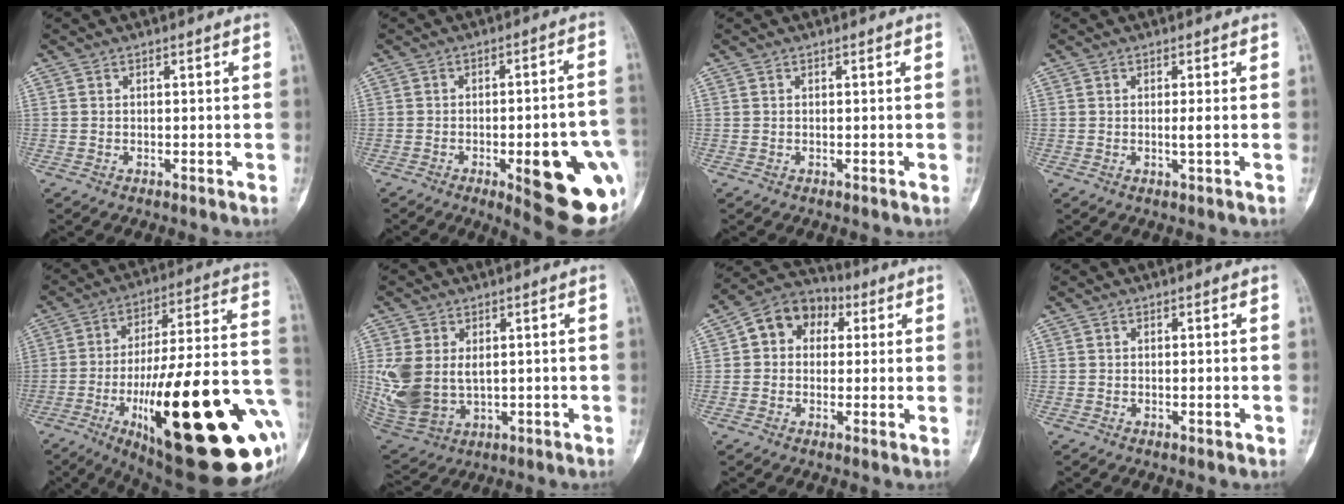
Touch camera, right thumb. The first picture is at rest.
{"total": 19.5, "force": [-6.0, 5.5, 17.7], "torque": [-0.167, 0.013, -0.056]}
{"total": 0.0}
{"total": 1.4, "force": [-0.1, -0.1, 1.4], "torque": [-0.029, -0.003, -0.001]}
{"total": 37.2, "force": [-11.0, 10.5, 34.0], "torque": [-0.430, 0.024, -0.159]}
{"total": 12.4, "force": [1.0, 8.5, 9.0], "torque": [-0.200, -0.013, 0.040]}
{"total": 10.0, "force": [2.4, 8.1, 5.4], "torque": [-0.051, 0.021, 0.024]}
{"total": 0.9, "force": [-0.3, 0.3, 0.8], "torque": [-0.006, 0.000, -0.002]}